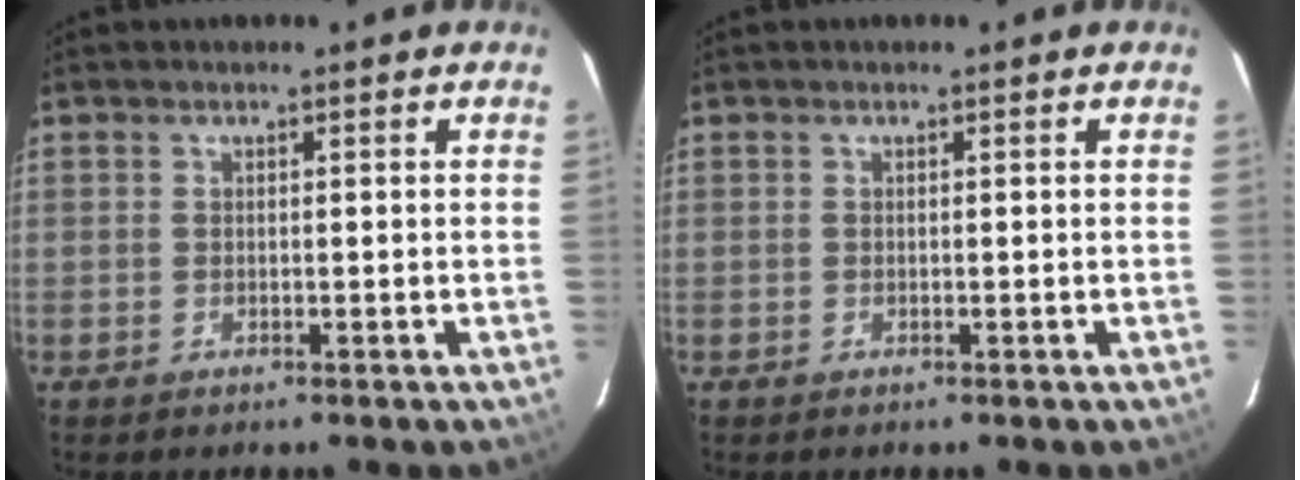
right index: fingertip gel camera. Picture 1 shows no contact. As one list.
[{"total": 0.0}]